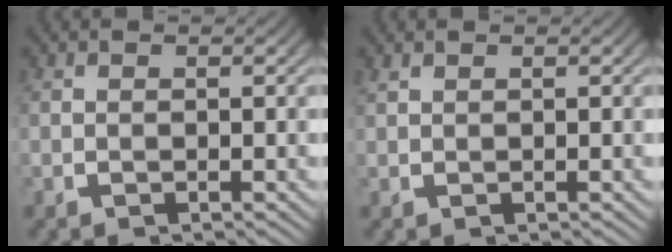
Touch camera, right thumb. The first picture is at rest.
{"total": 0.6, "force": [0.6, 0.0, 0.1], "torque": [-0.005, 0.002, 0.016]}